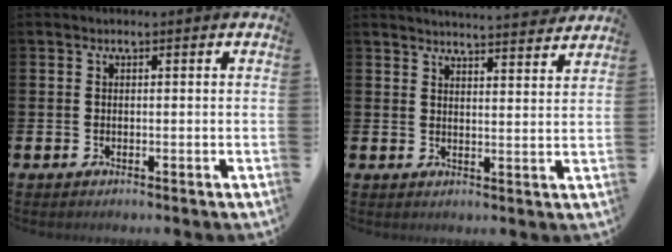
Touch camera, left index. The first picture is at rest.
{"total": 4.6, "force": [4.6, -0.5, 0.2], "torque": [-0.005, -0.033, 0.080]}